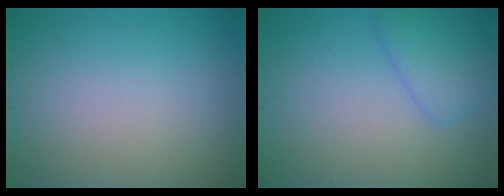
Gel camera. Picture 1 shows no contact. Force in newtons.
{"total": 2.7, "press": 2.6, "slide": 0.2}